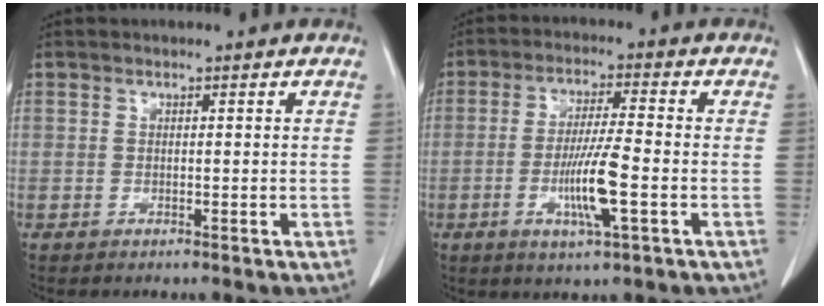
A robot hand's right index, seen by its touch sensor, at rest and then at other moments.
{"total": 8.5, "force": [-2.4, 0.3, 8.2], "torque": [-0.155, -0.010, -0.046]}